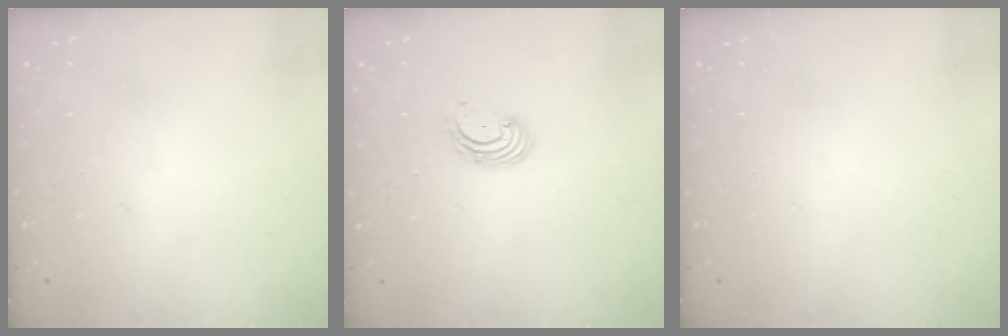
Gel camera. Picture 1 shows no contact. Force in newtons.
{"total": 2.9, "press": 2.9, "slide": 0.3}
{"total": 0.0}